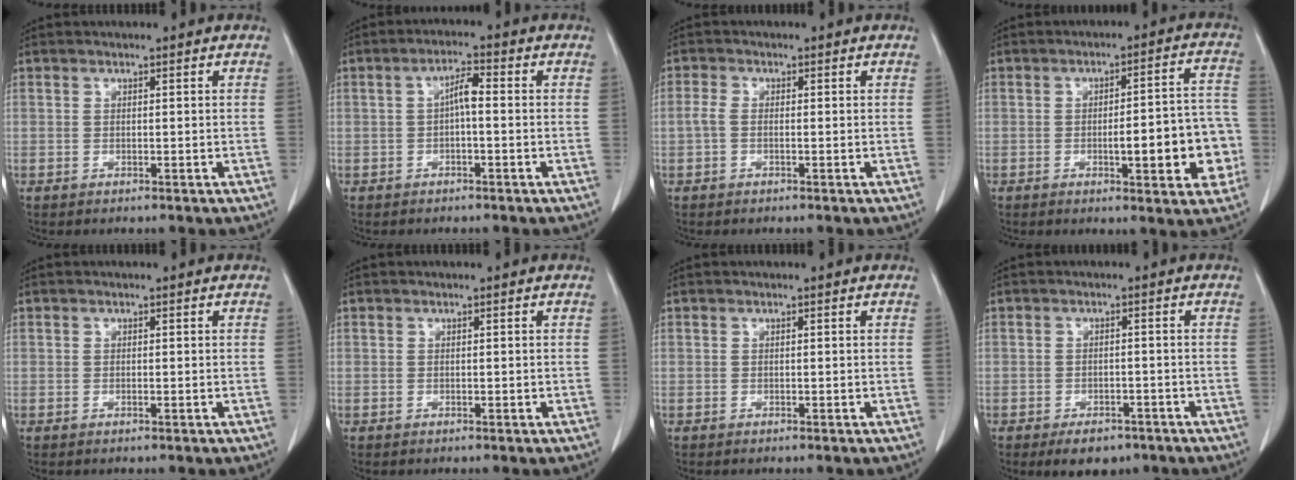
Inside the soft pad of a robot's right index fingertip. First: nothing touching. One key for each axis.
{"total": 3.3, "fx": -0.2, "fy": 0.7, "fz": 3.2, "tx": -0.057, "ty": 0.011, "tz": -0.005}
{"total": 1.8, "fx": -0.3, "fy": 0.9, "fz": 1.6, "tx": -0.036, "ty": 0.004, "tz": -0.007}
{"total": 11.6, "fx": -2.8, "fy": 2.7, "fz": 11.0, "tx": -0.129, "ty": 0.026, "tz": -0.029}
{"total": 0.0}
{"total": 0.0}
{"total": 0.0}
{"total": 5.0, "fx": -3.6, "fy": 2.6, "fz": 2.4, "tx": -0.032, "ty": -0.001, "tz": -0.047}